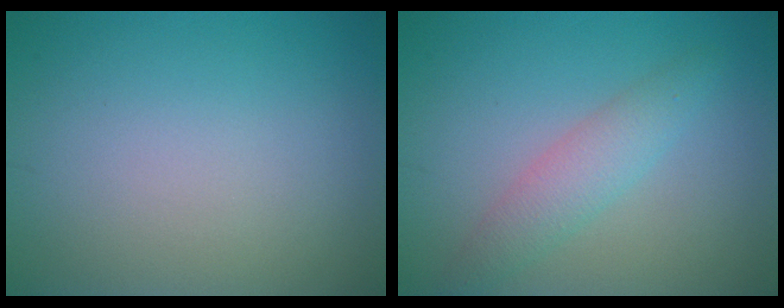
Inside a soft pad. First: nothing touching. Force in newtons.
{"total": 2.8, "press": 2.8, "slide": 0.1}